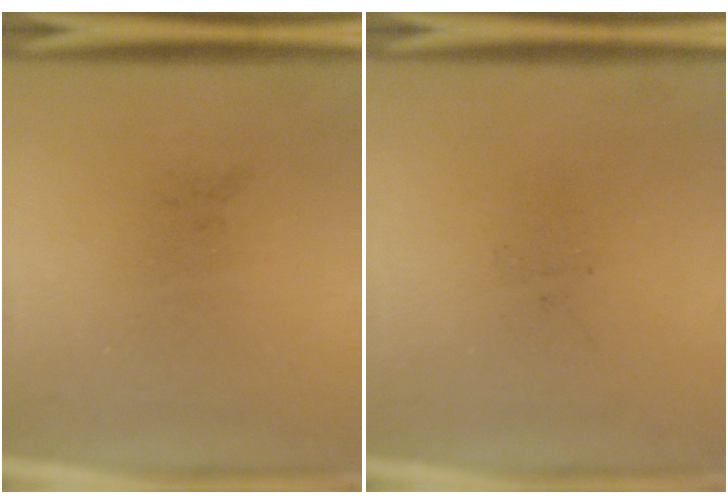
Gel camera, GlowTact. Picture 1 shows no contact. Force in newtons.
{"total": 0.0}